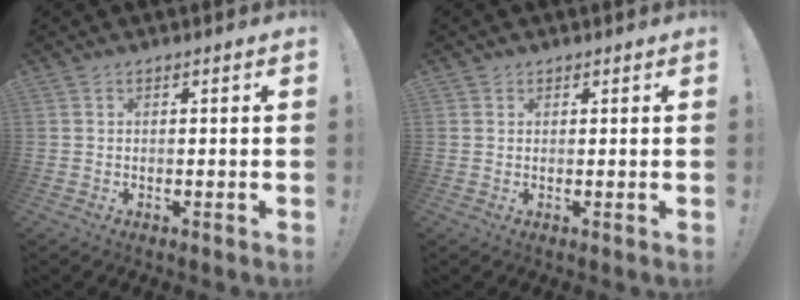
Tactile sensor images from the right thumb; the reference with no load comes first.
{"total": 1.1, "force": [0.7, 0.7, 0.1], "torque": [-0.002, 0.000, 0.014]}